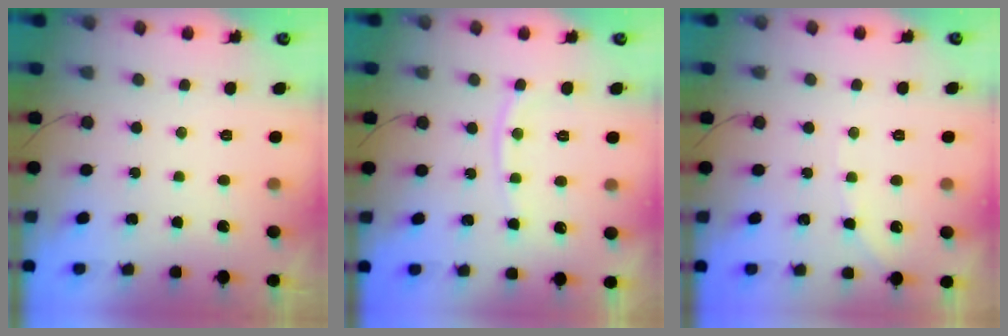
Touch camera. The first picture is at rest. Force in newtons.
{"total": 8.2, "press": 8.1, "slide": 1.1}
{"total": 4.7, "press": 4.6, "slide": 0.7}